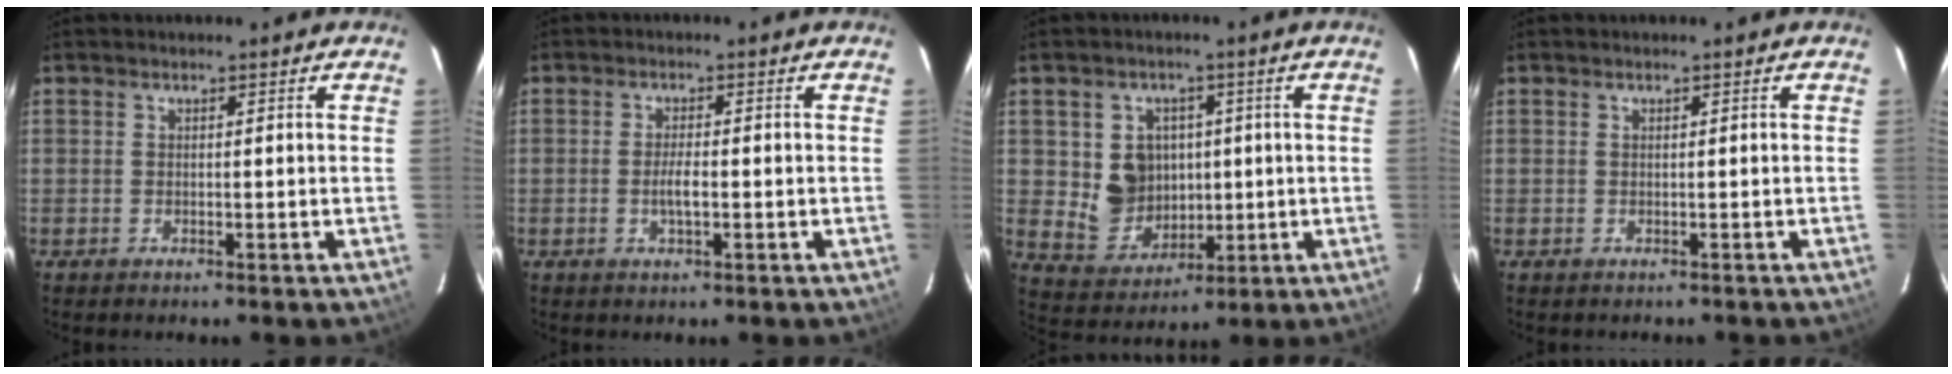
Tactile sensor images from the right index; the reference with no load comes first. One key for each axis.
{"total": 2.9, "fx": -0.7, "fy": 0.7, "fz": 2.7, "tx": -0.052, "ty": -0.002, "tz": -0.012}
{"total": 9.1, "fx": 0.9, "fy": 8.3, "fz": 3.5, "tx": -0.085, "ty": 0.010, "tz": 0.035}
{"total": 0.0}